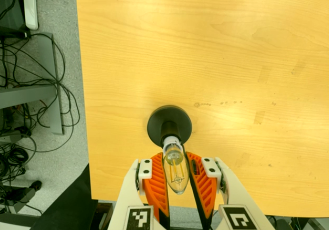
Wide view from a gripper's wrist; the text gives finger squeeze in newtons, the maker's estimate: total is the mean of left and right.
{"total": 12.3, "left": 12.0, "right": 12.6}